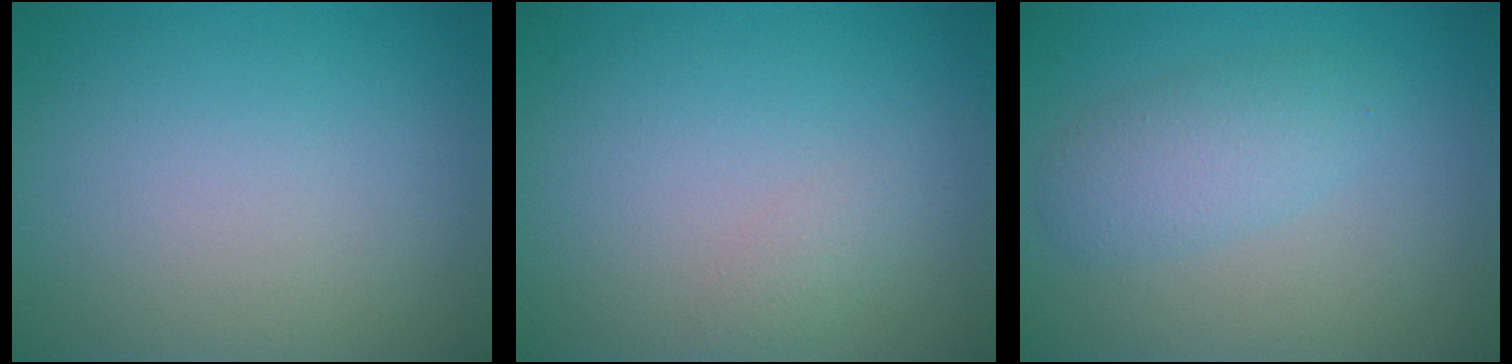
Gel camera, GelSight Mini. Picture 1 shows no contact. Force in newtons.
{"total": 1.0, "press": 1.0, "slide": 0.1}
{"total": 2.8, "press": 2.8, "slide": 0.1}